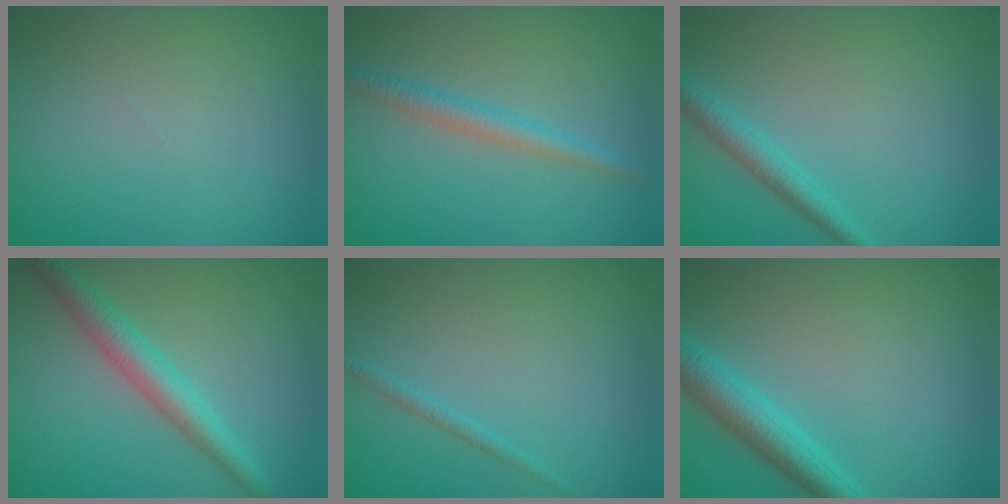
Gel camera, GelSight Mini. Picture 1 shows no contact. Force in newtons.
{"total": 2.4, "press": 2.4, "slide": 0.0}
{"total": 2.2, "press": 2.2, "slide": 0.1}
{"total": 4.2, "press": 4.2, "slide": 0.1}
{"total": 0.9, "press": 0.9, "slide": 0.1}
{"total": 4.0, "press": 4.0, "slide": 0.1}